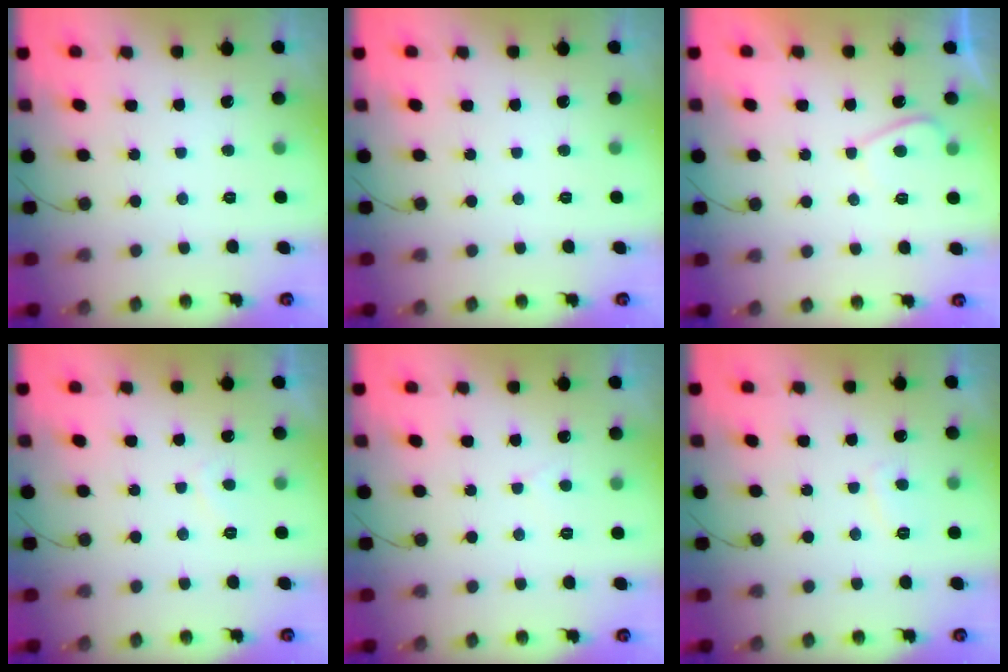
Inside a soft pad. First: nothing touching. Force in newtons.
{"total": 0.0}
{"total": 2.5, "press": 2.3, "slide": 0.8}
{"total": 1.1, "press": 0.9, "slide": 0.6}
{"total": 2.3, "press": 2.3, "slide": 0.2}
{"total": 2.7, "press": 2.6, "slide": 0.7}